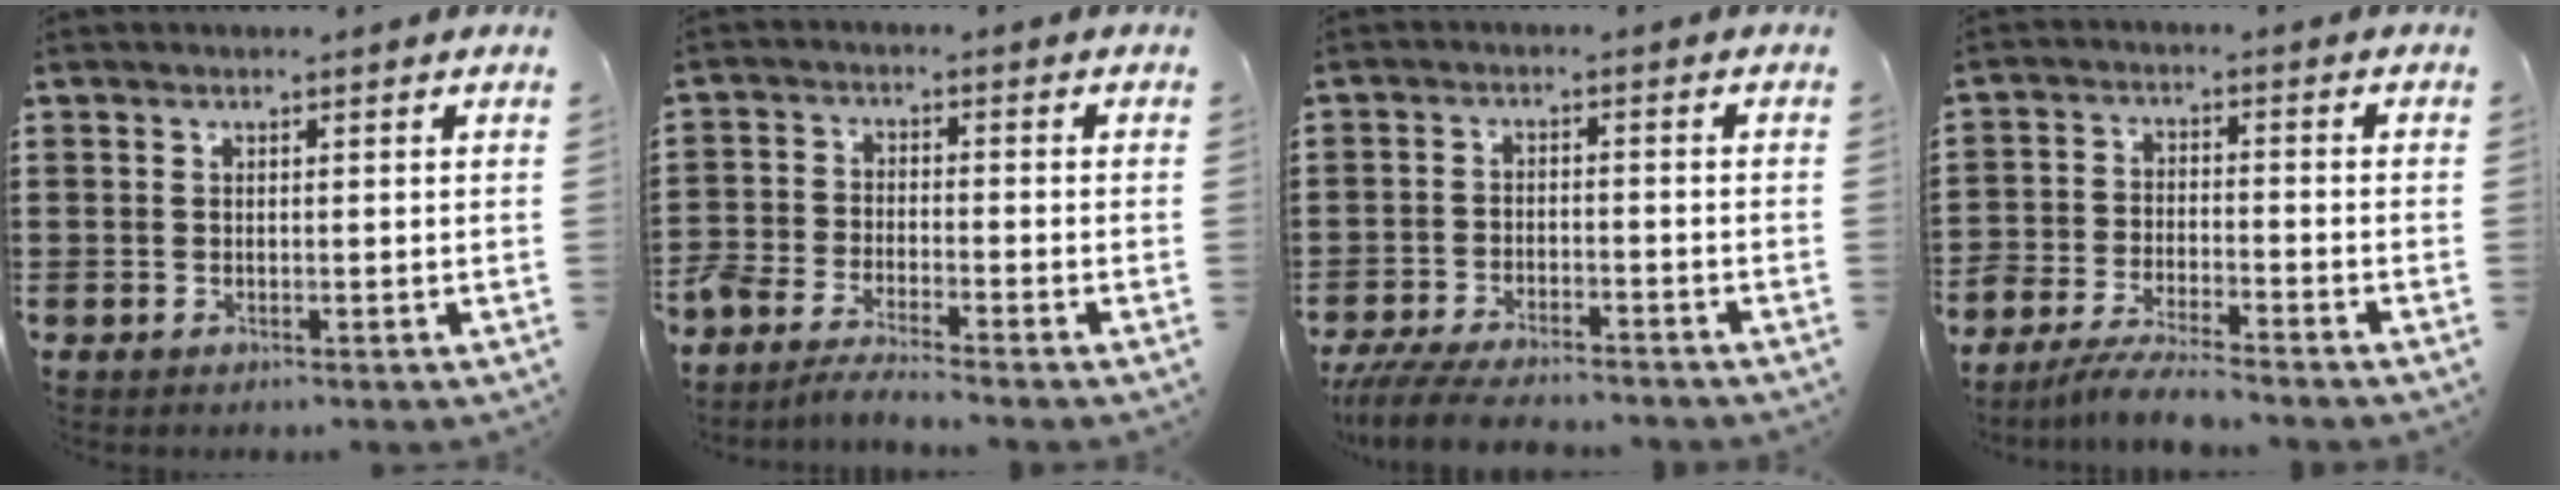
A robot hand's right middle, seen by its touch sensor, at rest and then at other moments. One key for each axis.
{"total": 3.6, "fx": -3.6, "fy": 0.2, "fz": 0.5, "tx": -0.021, "ty": 0.002, "tz": -0.077}
{"total": 5.3, "fx": -5.0, "fy": 0.5, "fz": 1.7, "tx": -0.046, "ty": -0.009, "tz": -0.101}
{"total": 5.3, "fx": -5.1, "fy": 0.3, "fz": 1.3, "tx": -0.036, "ty": -0.004, "tz": -0.104}